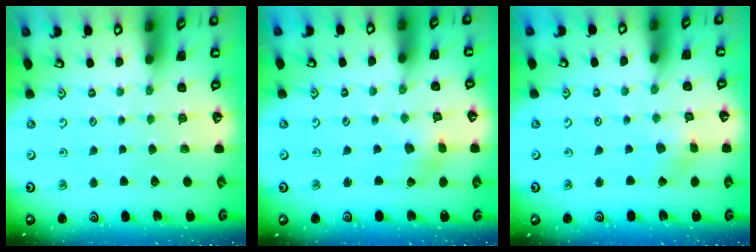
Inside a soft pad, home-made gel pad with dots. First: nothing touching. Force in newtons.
{"total": 2.6, "press": 2.5, "slide": 0.5}
{"total": 2.0, "press": 2.0, "slide": 0.1}